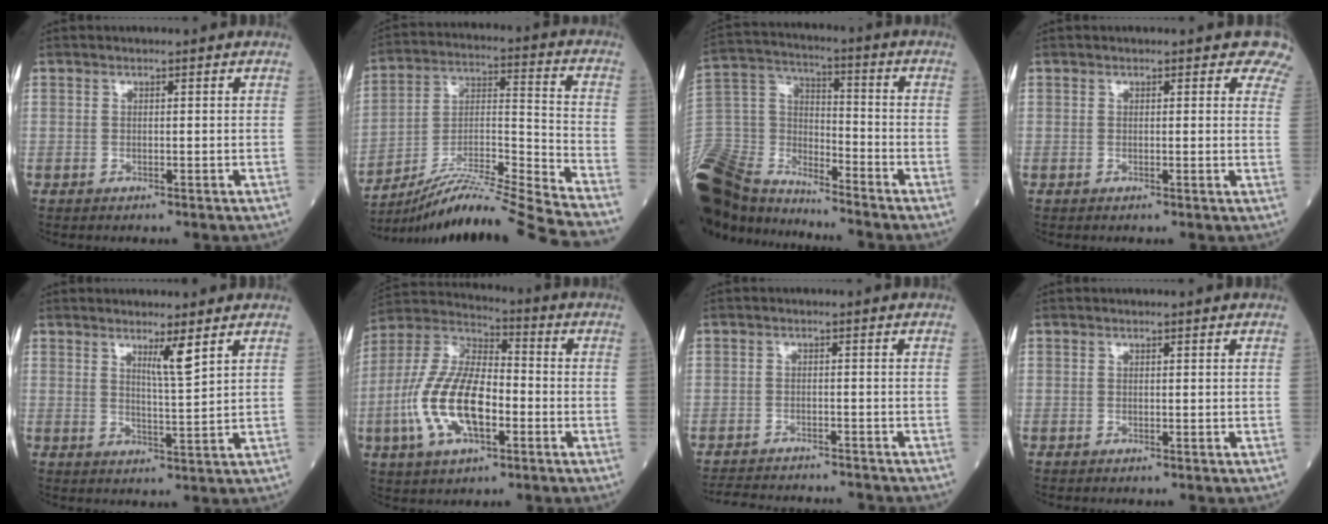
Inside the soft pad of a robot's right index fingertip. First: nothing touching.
{"total": 21.5, "force": [-19.5, -3.2, 8.4], "torque": [-0.150, -0.014, -0.324]}
{"total": 18.7, "force": [-17.0, 4.5, 6.6], "torque": [-0.154, 0.004, -0.319]}
{"total": 3.5, "force": [2.8, 1.5, 1.4], "torque": [0.005, -0.006, 0.007]}
{"total": 3.8, "force": [2.4, -0.5, 2.9], "torque": [-0.053, -0.012, 0.044]}
{"total": 15.4, "force": [-3.8, 6.4, 13.4], "torque": [-0.289, 0.011, -0.074]}
{"total": 9.7, "force": [-9.3, 1.8, 2.2], "torque": [-0.039, 0.001, -0.129]}
{"total": 0.0}